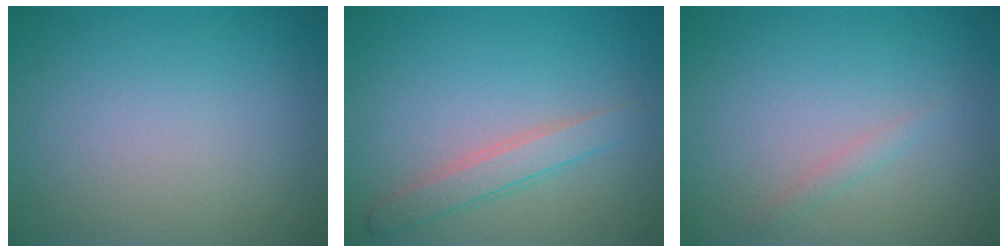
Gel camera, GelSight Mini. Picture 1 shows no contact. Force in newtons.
{"total": 2.3, "press": 2.3, "slide": 0.1}
{"total": 0.8, "press": 0.8, "slide": 0.0}